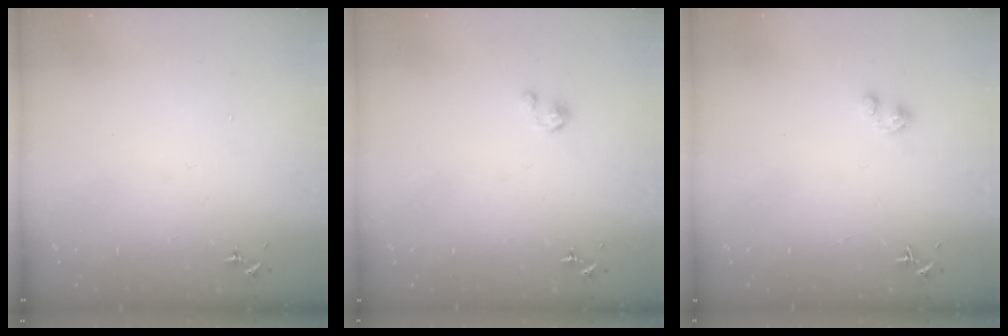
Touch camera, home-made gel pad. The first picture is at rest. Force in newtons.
{"total": 2.2, "press": 2.2, "slide": 0.2}
{"total": 2.8, "press": 2.7, "slide": 0.4}